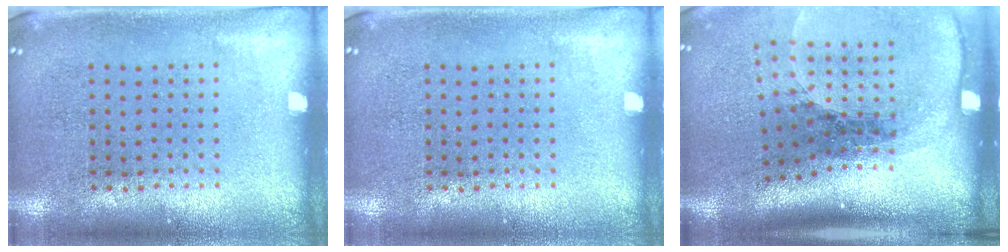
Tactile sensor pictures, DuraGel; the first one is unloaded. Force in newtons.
{"total": 0.0}
{"total": 2.6, "press": 1.9, "slide": 1.8}